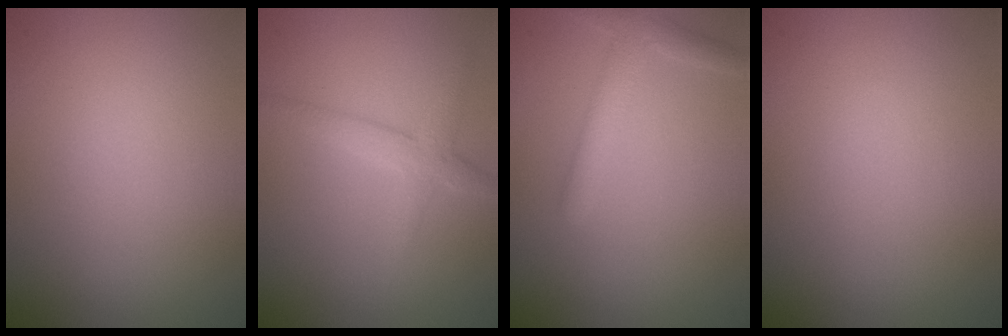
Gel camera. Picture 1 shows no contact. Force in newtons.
{"total": 2.5, "press": 2.5, "slide": 0.1}
{"total": 2.3, "press": 2.3, "slide": 0.1}
{"total": 0.0}